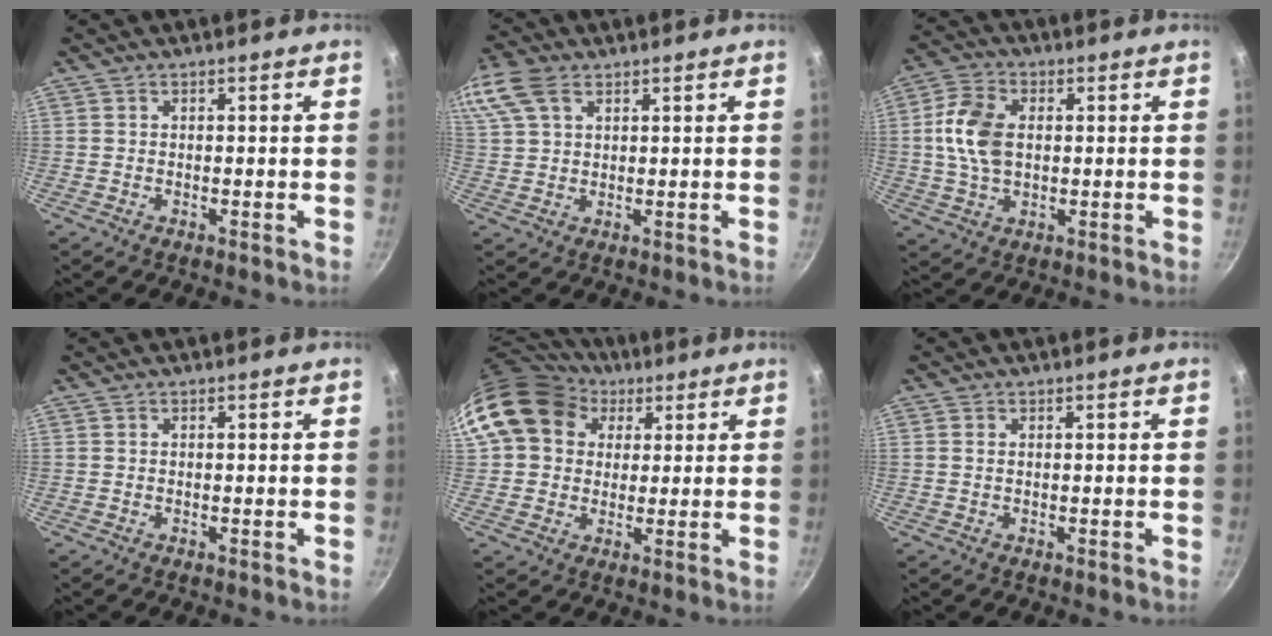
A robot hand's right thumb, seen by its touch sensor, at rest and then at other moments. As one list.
[{"total": 11.9, "force": [5.9, 7.3, 7.2], "torque": [-0.168, 0.033, 0.119]}, {"total": 10.3, "force": [0.9, 6.7, 7.8], "torque": [-0.141, 0.012, 0.010]}, {"total": 0.0}, {"total": 14.7, "force": [6.3, 11.7, 6.4], "torque": [-0.095, 0.007, 0.104]}, {"total": 0.6, "force": [0.1, 0.4, 0.5], "torque": [-0.009, 0.001, 0.001]}]